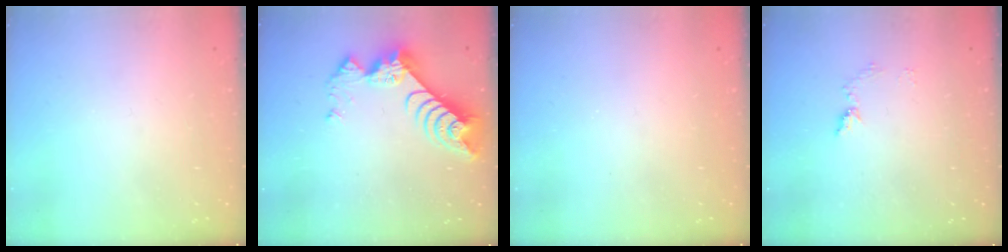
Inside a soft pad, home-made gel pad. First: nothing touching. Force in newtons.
{"total": 9.3, "press": 9.3, "slide": 0.8}
{"total": 0.0}
{"total": 6.4, "press": 6.4, "slide": 0.7}